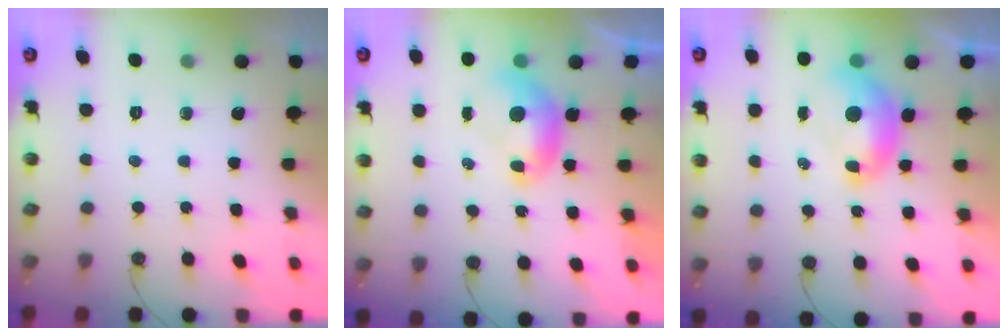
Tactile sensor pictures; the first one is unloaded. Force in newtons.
{"total": 0.0}
{"total": 1.5, "press": 1.3, "slide": 0.6}